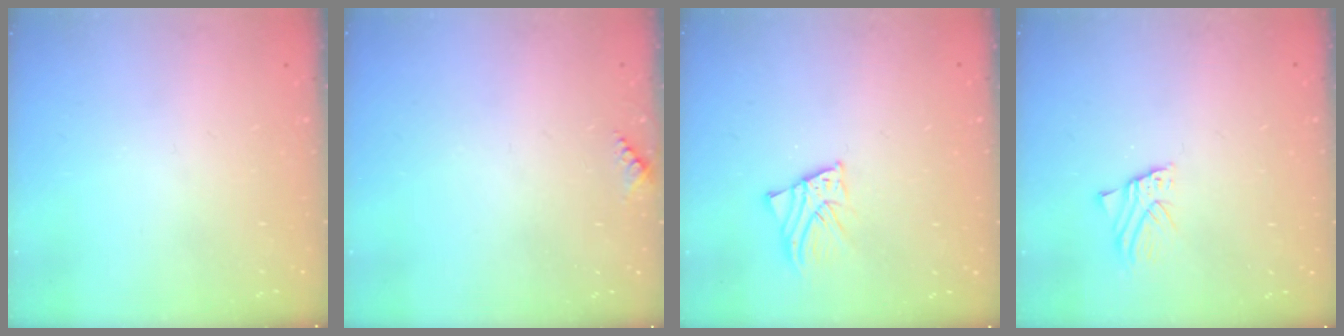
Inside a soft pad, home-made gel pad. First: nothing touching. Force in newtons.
{"total": 5.1, "press": 4.8, "slide": 1.5}
{"total": 2.8, "press": 2.8, "slide": 0.2}
{"total": 1.8, "press": 1.8, "slide": 0.1}